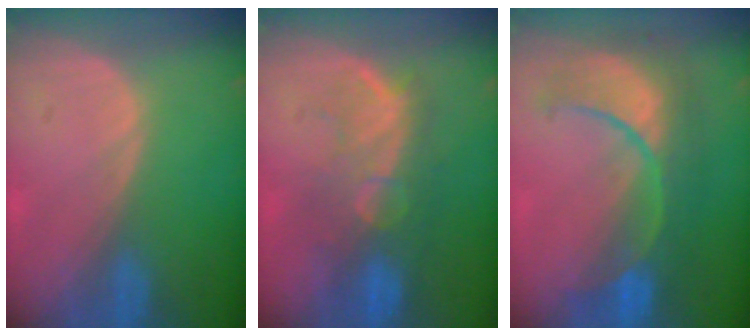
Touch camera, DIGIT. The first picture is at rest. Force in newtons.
{"total": 9.6, "press": 8.7, "slide": 4.0}
{"total": 9.6, "press": 9.6, "slide": 0.7}